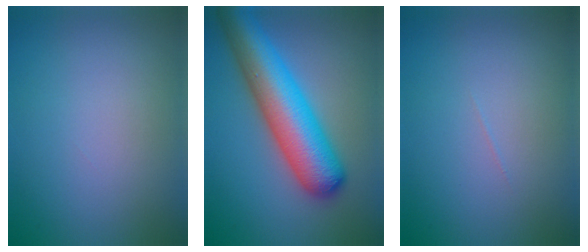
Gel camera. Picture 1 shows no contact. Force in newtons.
{"total": 9.7, "press": 9.7, "slide": 0.3}
{"total": 0.0}